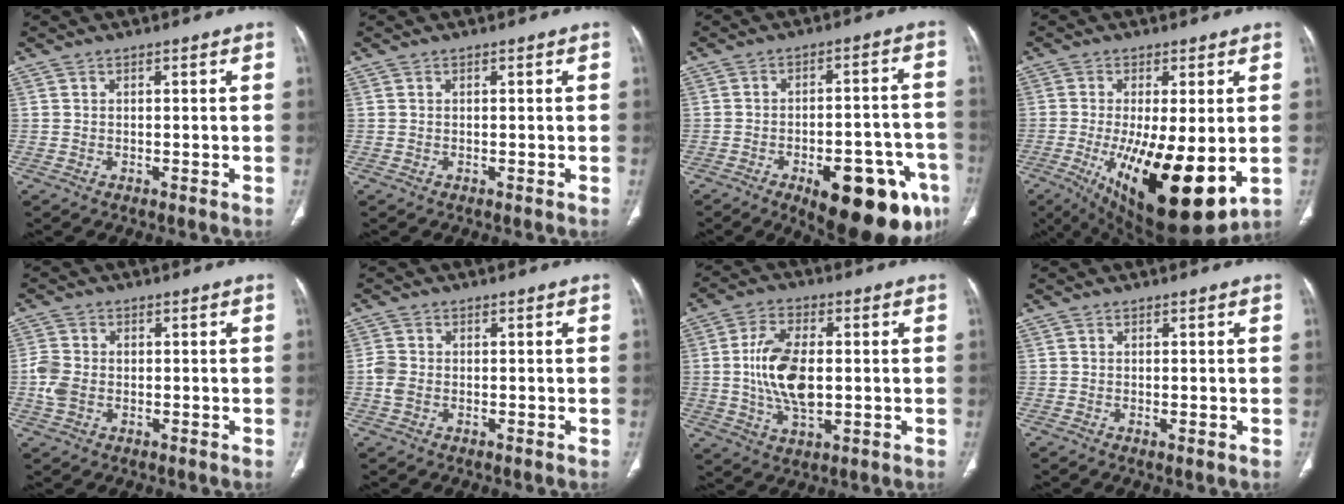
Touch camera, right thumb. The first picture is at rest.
{"total": 0.0}
{"total": 20.7, "force": [-9.9, 8.1, 16.2], "torque": [-0.148, 0.042, -0.122]}
{"total": 20.6, "force": [-4.7, 7.1, 18.7], "torque": [-0.291, -0.037, -0.049]}
{"total": 4.8, "force": [-0.7, 3.5, 3.2], "torque": [-0.080, 0.008, -0.014]}
{"total": 2.8, "force": [-0.6, 2.0, 1.8], "torque": [-0.047, 0.006, -0.013]}
{"total": 12.2, "force": [0.1, 6.5, 10.4], "torque": [-0.198, 0.000, 0.005]}
{"total": 0.9, "force": [-0.2, 0.2, 0.9], "torque": [-0.020, -0.005, -0.001]}